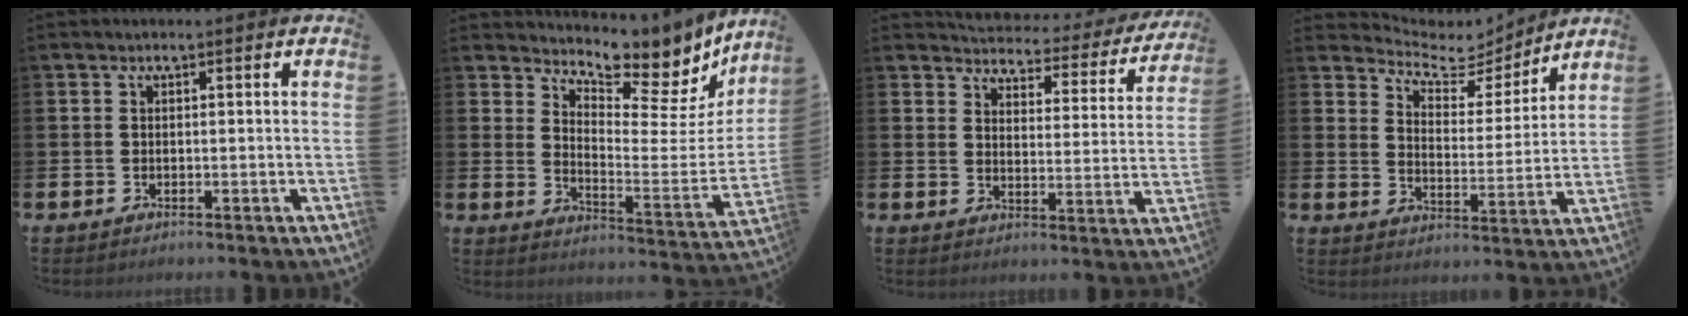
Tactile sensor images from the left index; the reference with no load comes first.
{"total": 8.2, "force": [7.6, 1.9, 2.4], "torque": [-0.050, -0.078, 0.125]}
{"total": 3.7, "force": [3.5, 1.1, 0.6], "torque": [-0.022, -0.037, 0.051]}
{"total": 5.6, "force": [5.2, 1.9, 0.7], "torque": [-0.035, -0.046, 0.084]}